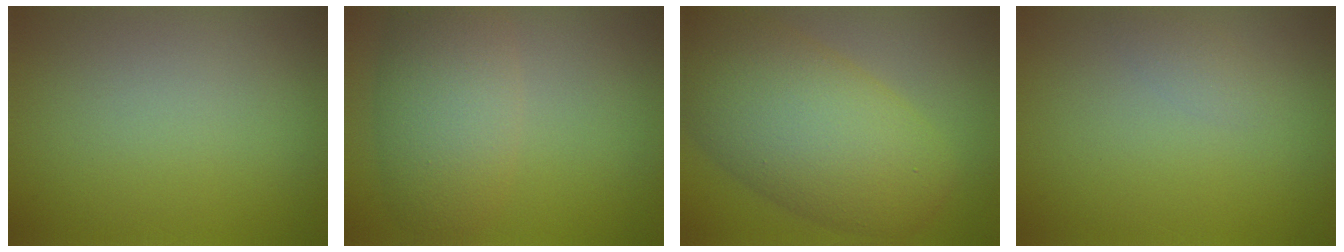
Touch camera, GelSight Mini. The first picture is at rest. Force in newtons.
{"total": 5.7, "press": 5.6, "slide": 0.6}
{"total": 10.6, "press": 10.6, "slide": 0.4}
{"total": 1.0, "press": 1.0, "slide": 0.0}